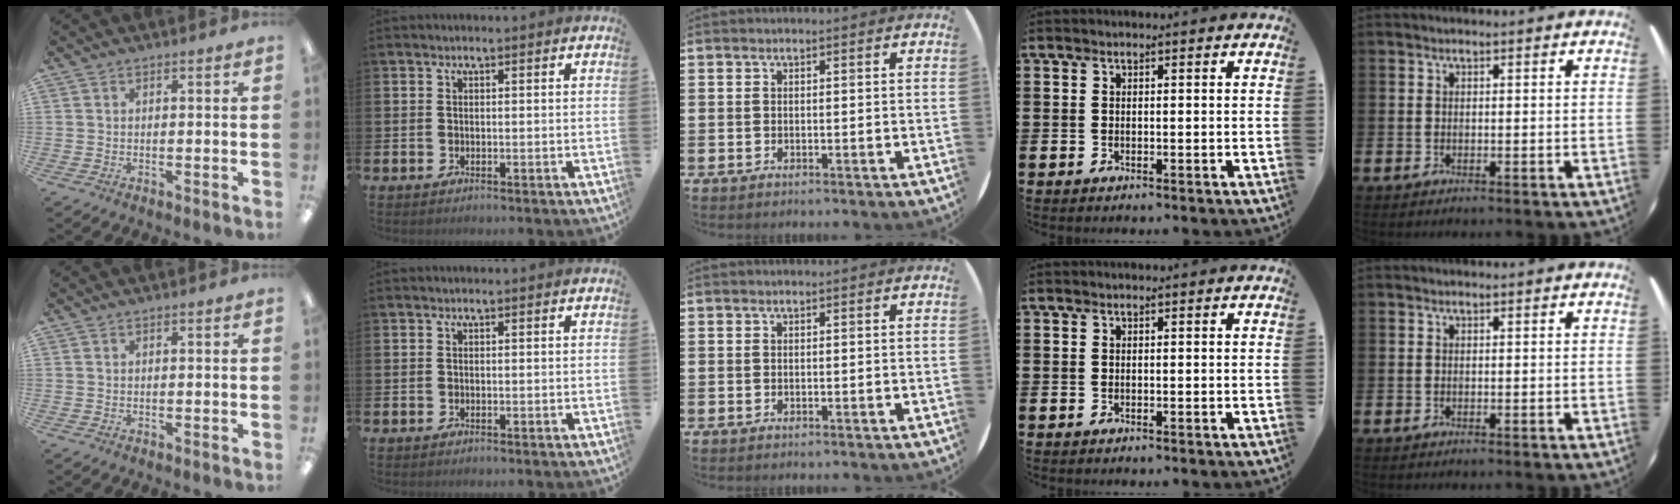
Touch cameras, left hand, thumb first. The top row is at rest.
{}